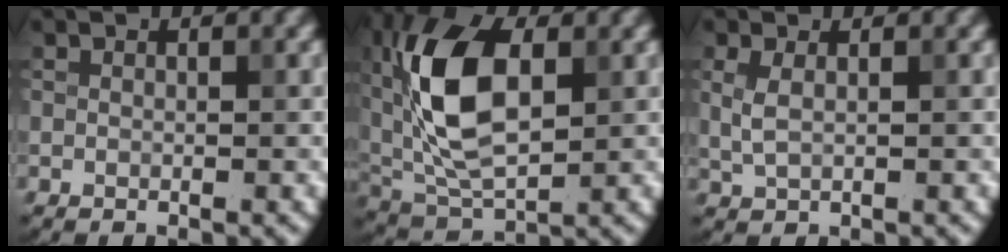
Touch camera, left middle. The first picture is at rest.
{"total": 10.8, "force": [1.7, 5.9, 8.9], "torque": [-0.188, 0.013, 0.024]}
{"total": 1.6, "force": [0.5, 0.7, 1.4], "torque": [-0.034, -0.001, 0.011]}